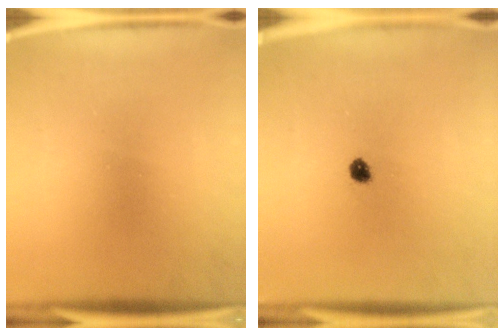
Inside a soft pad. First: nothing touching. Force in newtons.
{"total": 1.9}